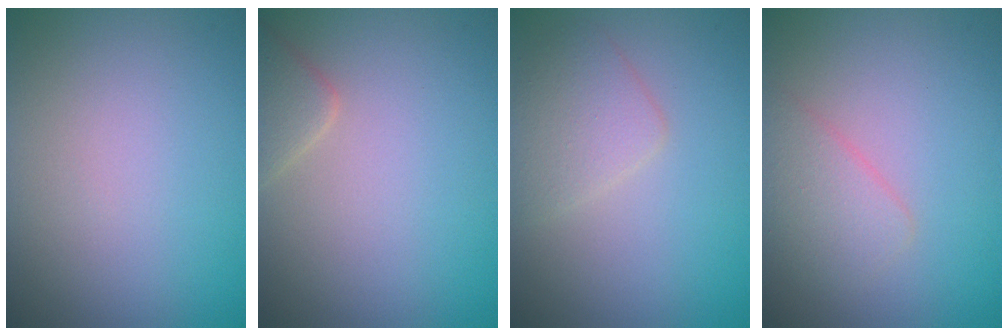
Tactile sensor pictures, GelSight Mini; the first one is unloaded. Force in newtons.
{"total": 1.8, "press": 1.8, "slide": 0.2}
{"total": 2.4, "press": 2.4, "slide": 0.0}
{"total": 2.1, "press": 2.1, "slide": 0.1}